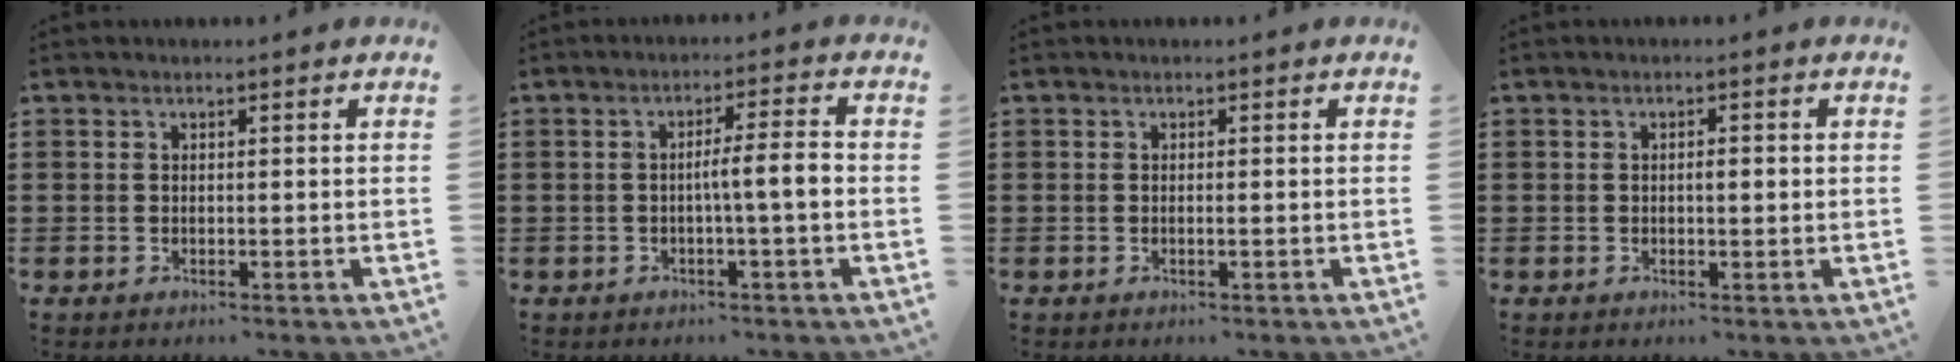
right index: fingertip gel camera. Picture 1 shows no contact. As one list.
[{"total": 4.6, "force": [-0.7, 0.2, 4.5], "torque": [-0.081, 0.001, -0.016]}, {"total": 0.5, "force": [-0.2, 0.0, 0.5], "torque": [-0.008, -0.003, -0.003]}, {"total": 1.6, "force": [0.0, 0.8, 1.4], "torque": [-0.026, 0.005, -0.002]}]